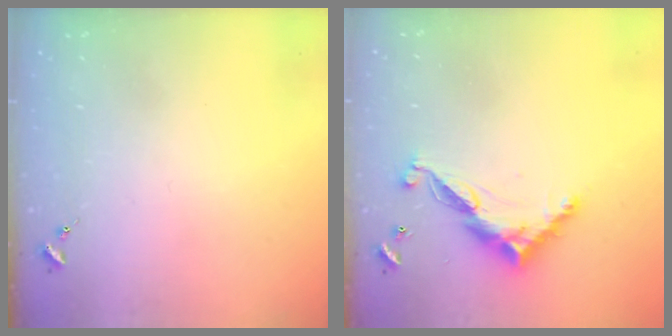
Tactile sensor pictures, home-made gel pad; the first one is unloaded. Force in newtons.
{"total": 11.3, "press": 11.3, "slide": 0.3}